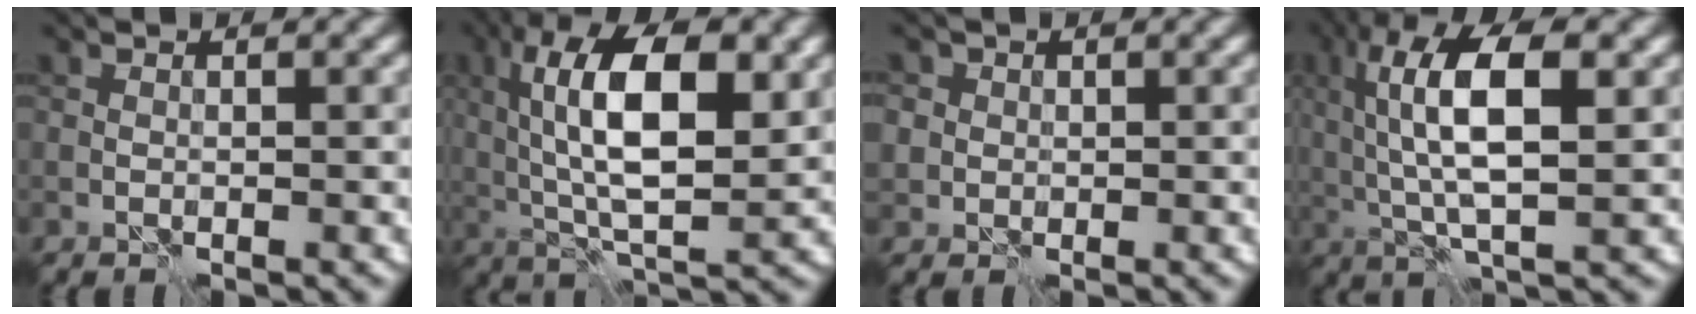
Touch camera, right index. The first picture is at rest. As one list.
[{"total": 10.7, "force": [2.3, 4.2, 9.6], "torque": [-0.170, 0.008, 0.036]}, {"total": 2.4, "force": [0.8, 2.1, 0.7], "torque": [-0.003, 0.008, 0.014]}, {"total": 9.1, "force": [1.8, 3.3, 8.3], "torque": [-0.160, 0.010, 0.028]}]